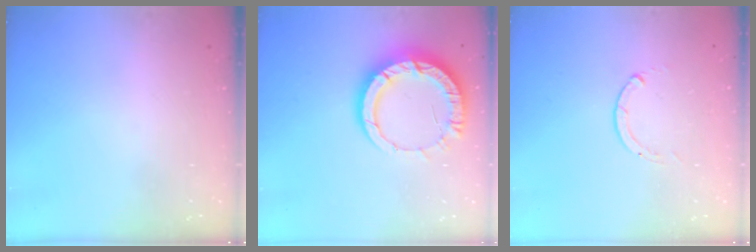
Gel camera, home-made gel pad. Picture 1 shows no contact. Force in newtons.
{"total": 13.5, "press": 13.4, "slide": 1.5}
{"total": 0.0}